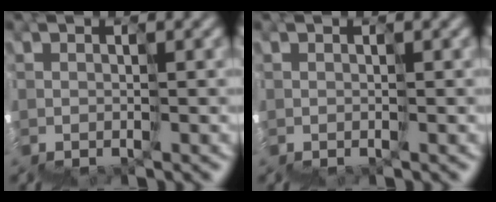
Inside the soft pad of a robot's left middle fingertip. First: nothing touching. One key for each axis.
{"total": 0.0}